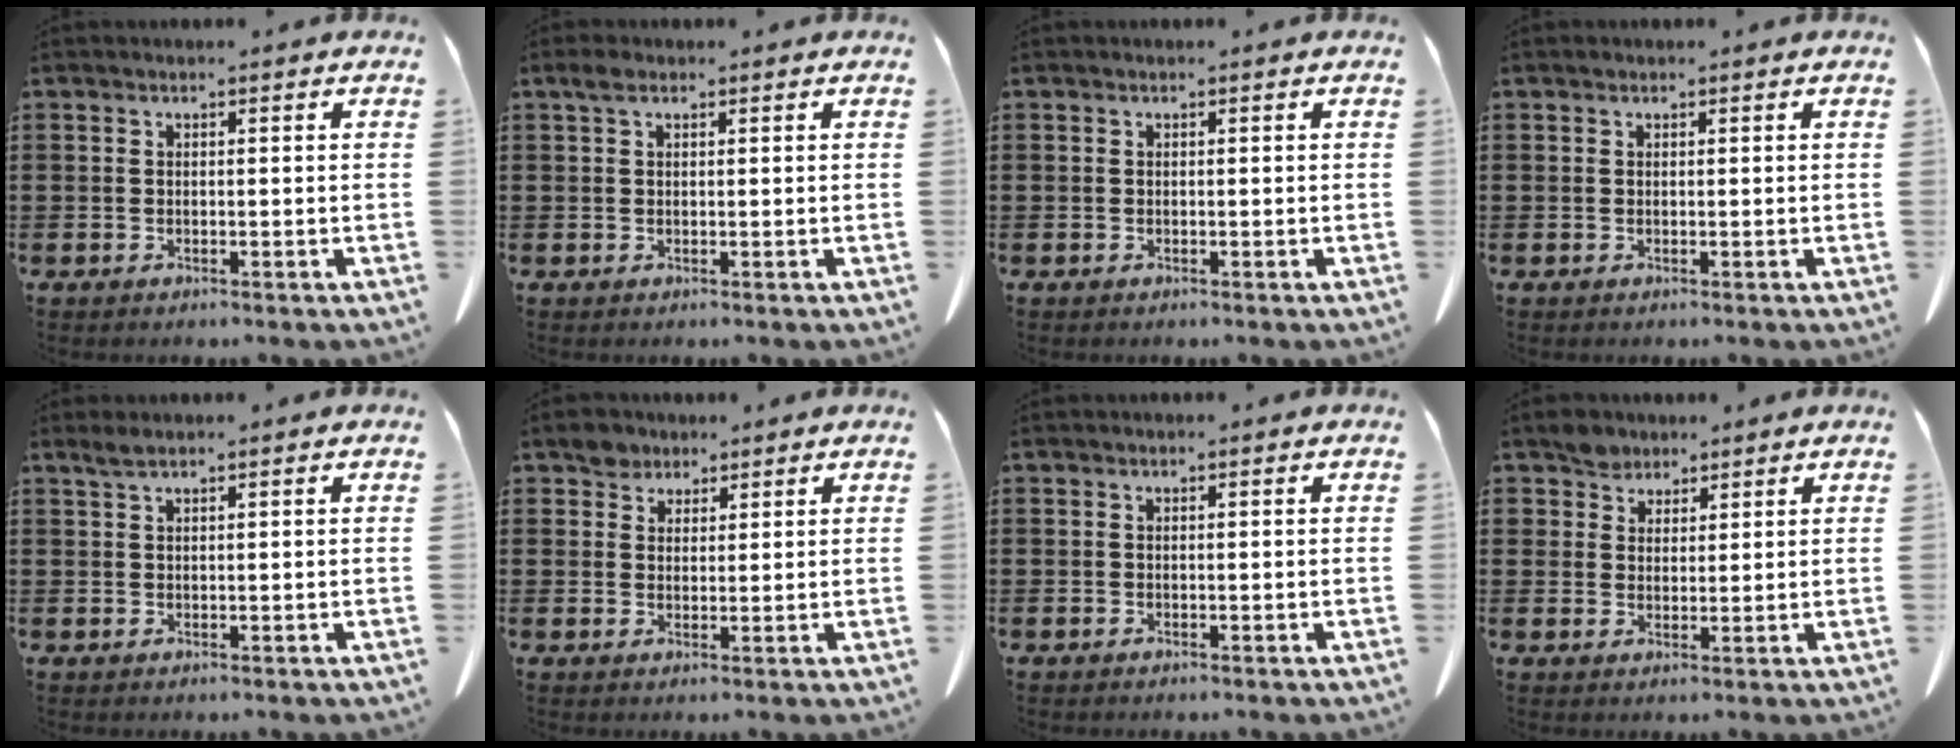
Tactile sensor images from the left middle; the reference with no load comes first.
{"total": 1.7, "force": [0.7, 0.9, 1.2], "torque": [-0.027, 0.007, 0.012]}
{"total": 0.0}
{"total": 0.0}
{"total": 1.5, "force": [1.1, 0.2, 1.0], "torque": [-0.022, 0.001, 0.020]}
{"total": 3.4, "force": [2.7, 2.0, 0.7], "torque": [-0.015, 0.006, 0.050]}
{"total": 0.0}
{"total": 3.7, "force": [3.0, 2.1, 0.2], "torque": [-0.017, 0.009, 0.059]}